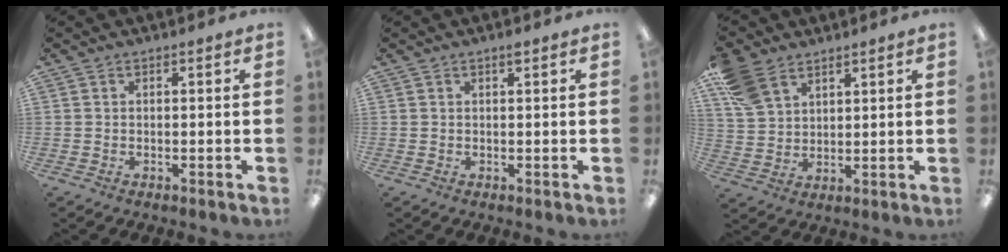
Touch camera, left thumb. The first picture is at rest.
{"total": 1.0, "force": [0.8, 0.1, 0.7], "torque": [-0.008, -0.004, 0.012]}
{"total": 10.0, "force": [6.4, 6.1, 4.7], "torque": [-0.109, -0.013, 0.126]}